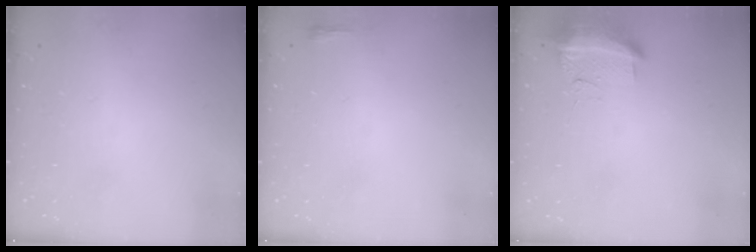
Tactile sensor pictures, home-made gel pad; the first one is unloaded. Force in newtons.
{"total": 2.3, "press": 2.2, "slide": 0.7}
{"total": 11.3, "press": 10.3, "slide": 4.7}